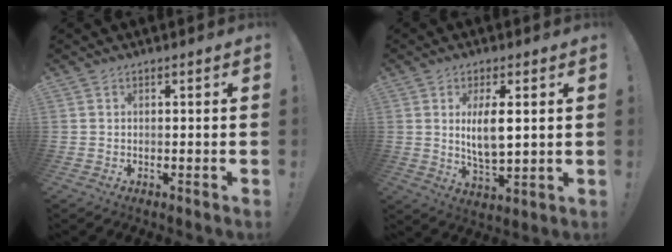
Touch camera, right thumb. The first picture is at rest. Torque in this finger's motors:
{"motor_torque": [-0.31, 0.52, 0.27, 0.67, 0.11]}